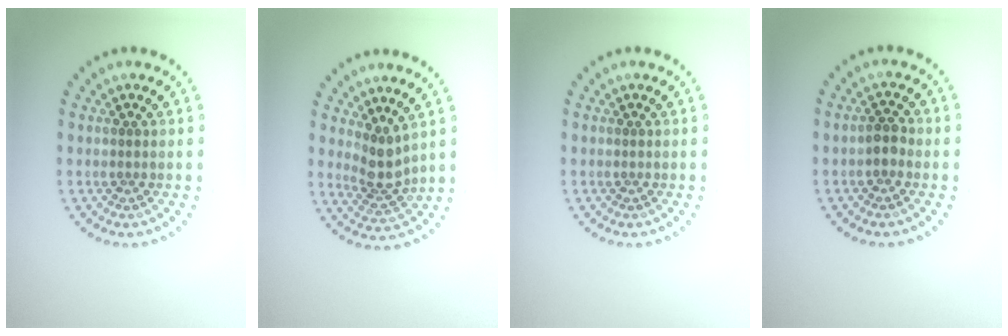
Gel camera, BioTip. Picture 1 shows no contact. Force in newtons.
{"total": 2.8, "press": 2.1, "slide": 1.8}
{"total": 0.0}
{"total": 1.4, "press": 1.4, "slide": 0.4}